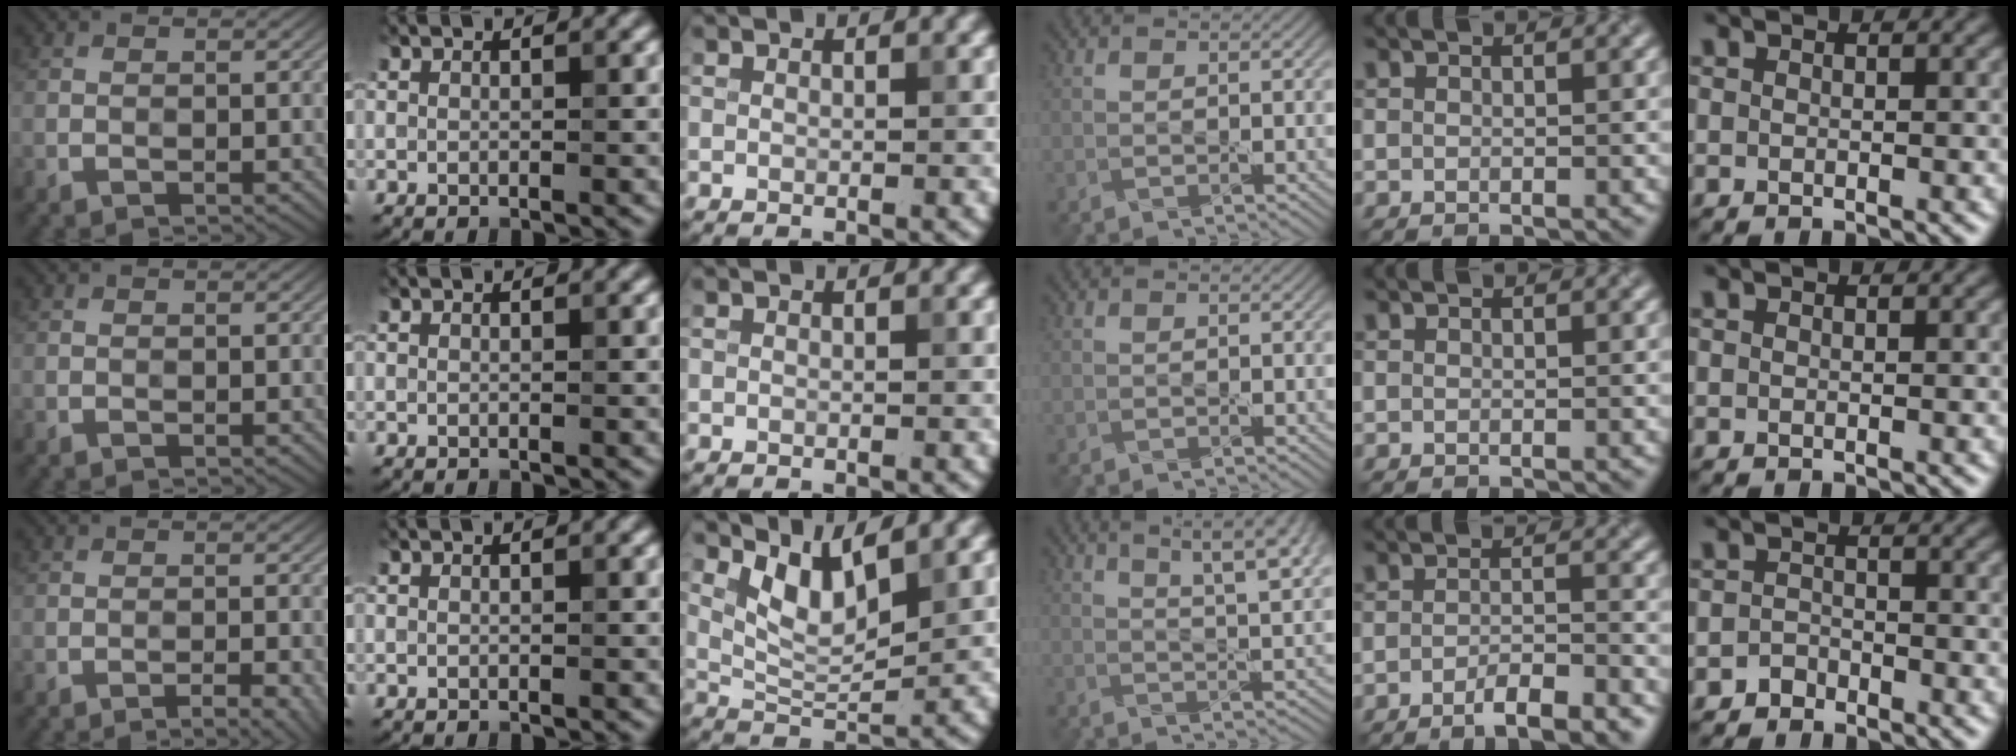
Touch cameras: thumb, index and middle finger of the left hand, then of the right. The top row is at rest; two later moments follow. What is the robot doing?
{"motion": "pour", "object": "sugar"}